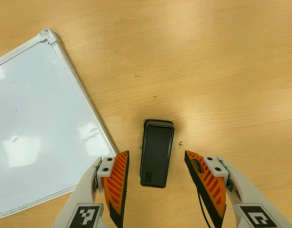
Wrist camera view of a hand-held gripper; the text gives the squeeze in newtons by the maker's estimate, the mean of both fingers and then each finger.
{"total": 0.0}